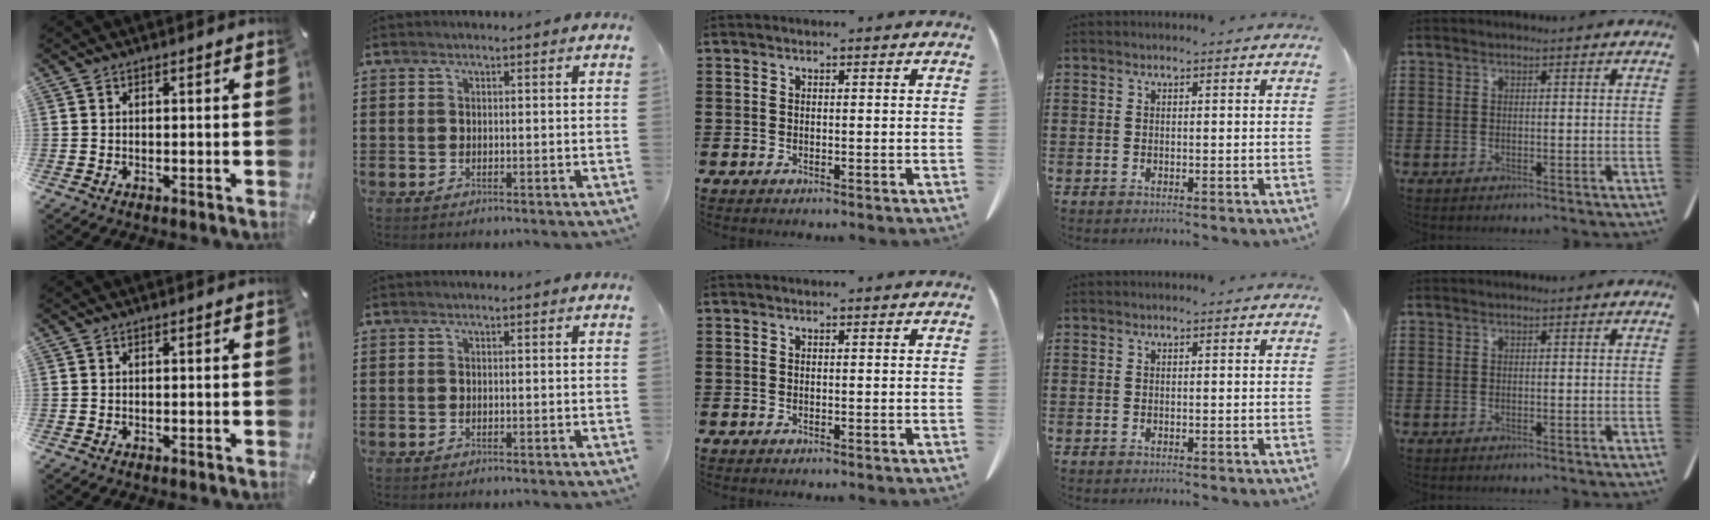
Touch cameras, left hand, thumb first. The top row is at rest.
{}